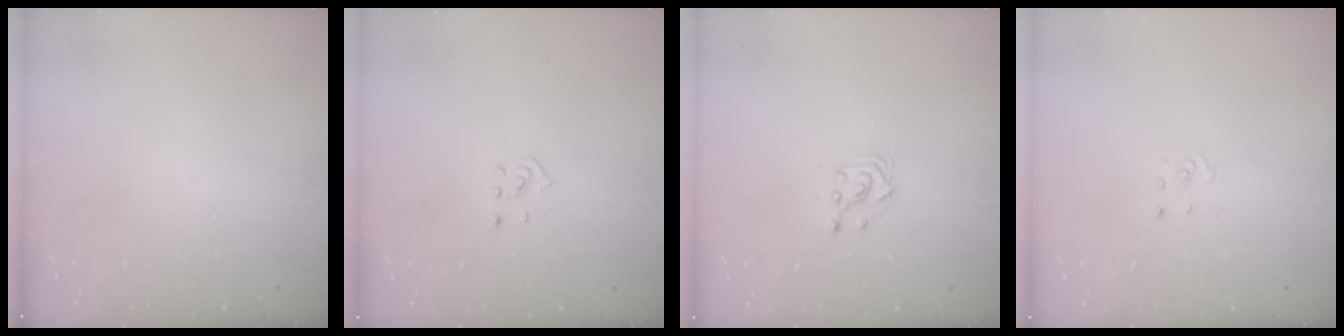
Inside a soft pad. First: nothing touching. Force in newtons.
{"total": 2.0, "press": 1.9, "slide": 0.8}
{"total": 3.0, "press": 2.9, "slide": 0.8}
{"total": 1.1, "press": 1.1, "slide": 0.1}